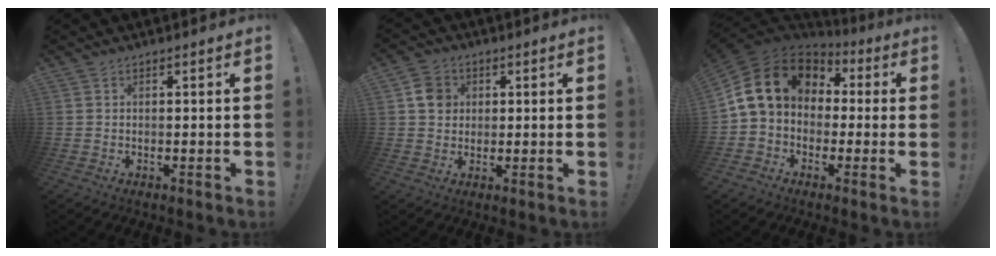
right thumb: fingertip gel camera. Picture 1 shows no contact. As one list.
[{"total": 6.5, "force": [1.7, 5.9, 2.1], "torque": [-0.017, 0.000, 0.033]}, {"total": 16.0, "force": [3.9, 11.9, 9.9], "torque": [-0.173, -0.004, 0.074]}]